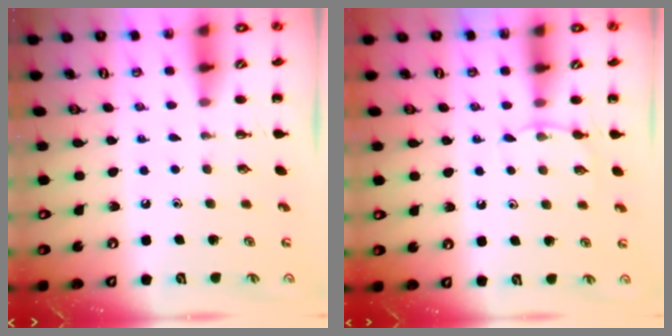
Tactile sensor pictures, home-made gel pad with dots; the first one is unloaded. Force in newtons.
{"total": 5.3, "press": 5.0, "slide": 1.5}